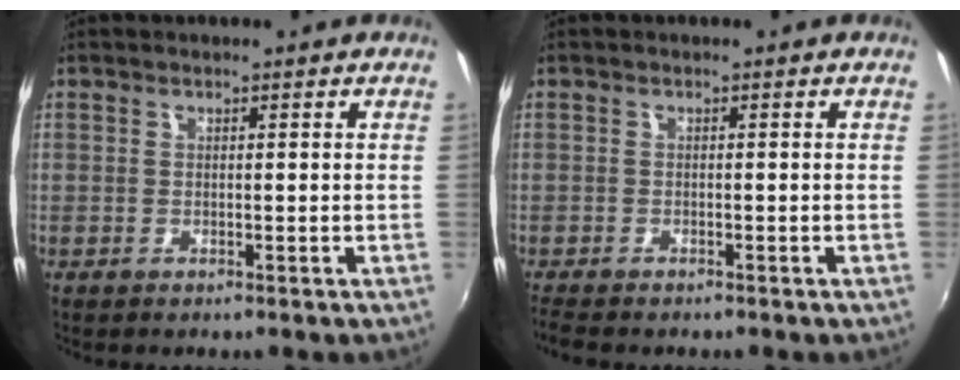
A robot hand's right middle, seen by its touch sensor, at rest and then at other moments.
{"total": 3.3, "force": [-2.9, 0.7, 1.4], "torque": [-0.036, -0.018, -0.052]}